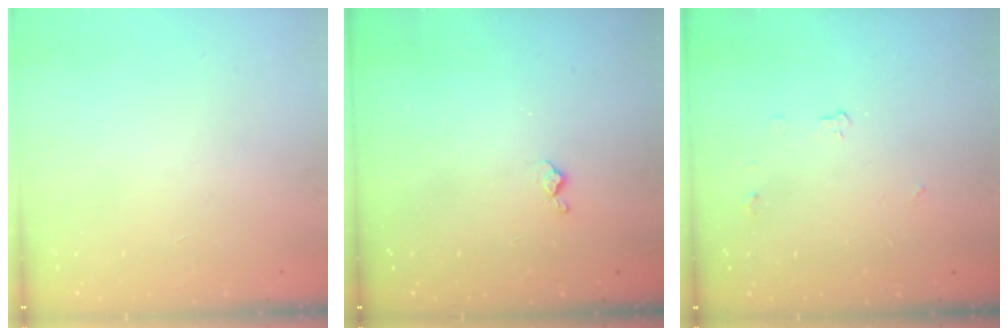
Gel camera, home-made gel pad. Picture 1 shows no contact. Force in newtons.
{"total": 3.8, "press": 3.8, "slide": 0.3}
{"total": 4.0, "press": 4.0, "slide": 0.6}